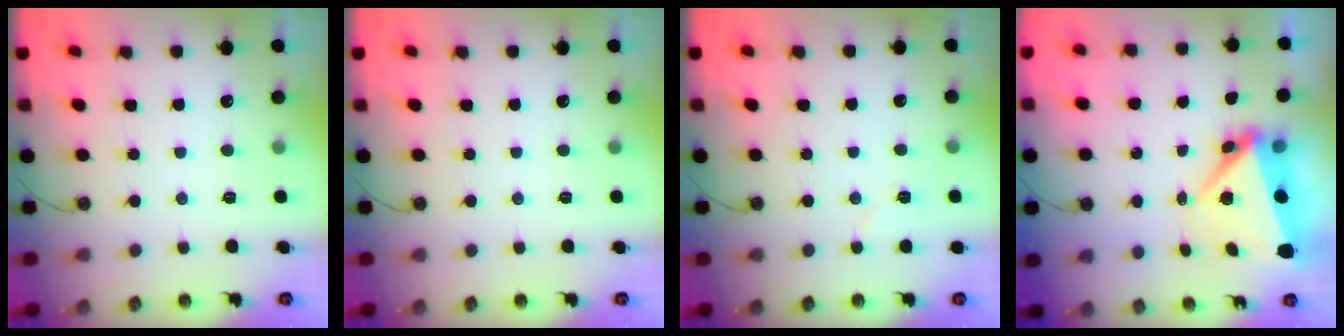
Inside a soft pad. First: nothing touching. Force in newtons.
{"total": 0.0}
{"total": 4.3, "press": 3.8, "slide": 1.9}
{"total": 7.4, "press": 7.2, "slide": 2.0}